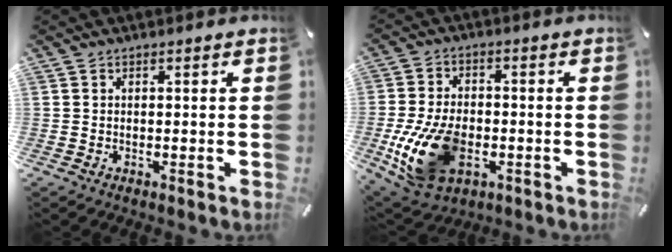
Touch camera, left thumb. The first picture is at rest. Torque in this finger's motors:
{"motor_torque": [1.02, 2.57, 0.73, -0.37, 0.34]}